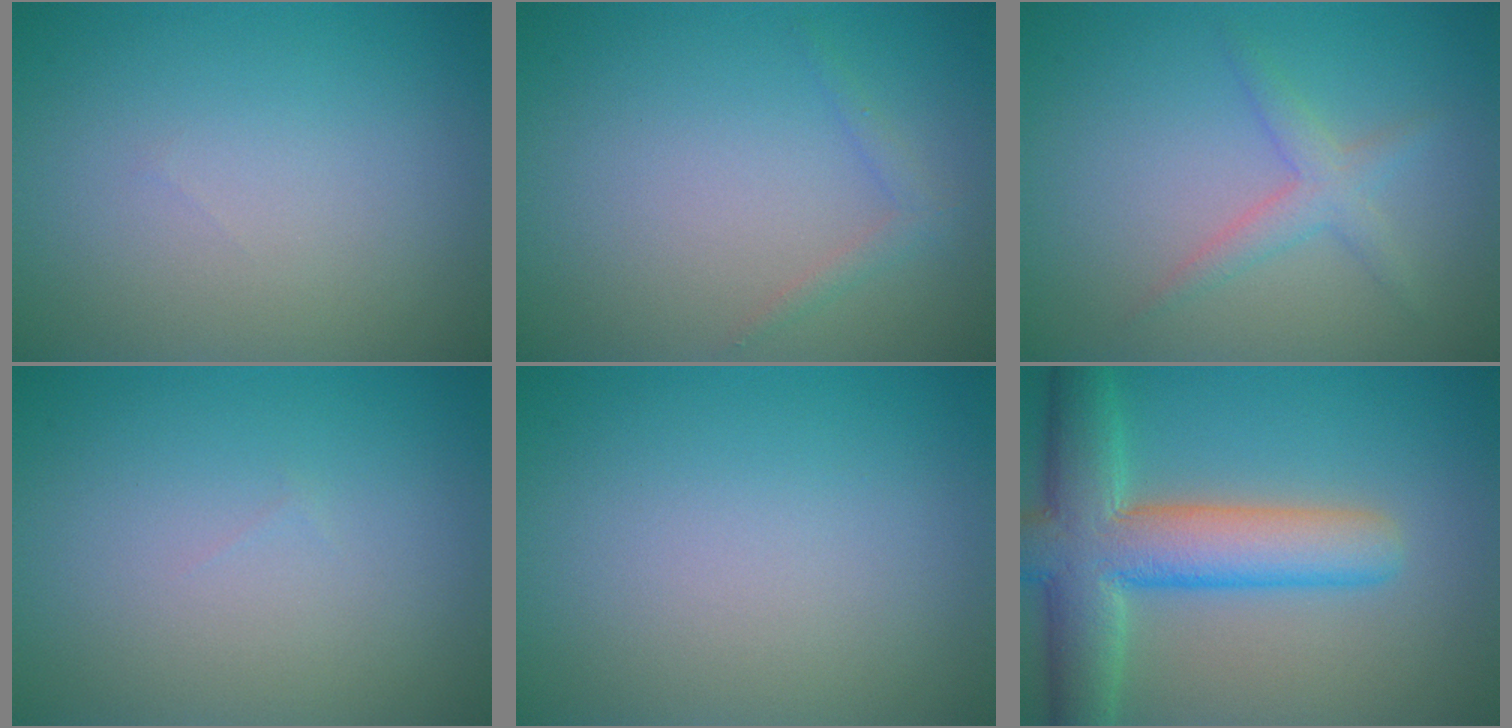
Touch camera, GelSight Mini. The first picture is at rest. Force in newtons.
{"total": 1.1, "press": 1.1, "slide": 0.1}
{"total": 2.1, "press": 2.1, "slide": 0.1}
{"total": 0.0}
{"total": 0.0}
{"total": 8.7, "press": 8.7, "slide": 0.5}